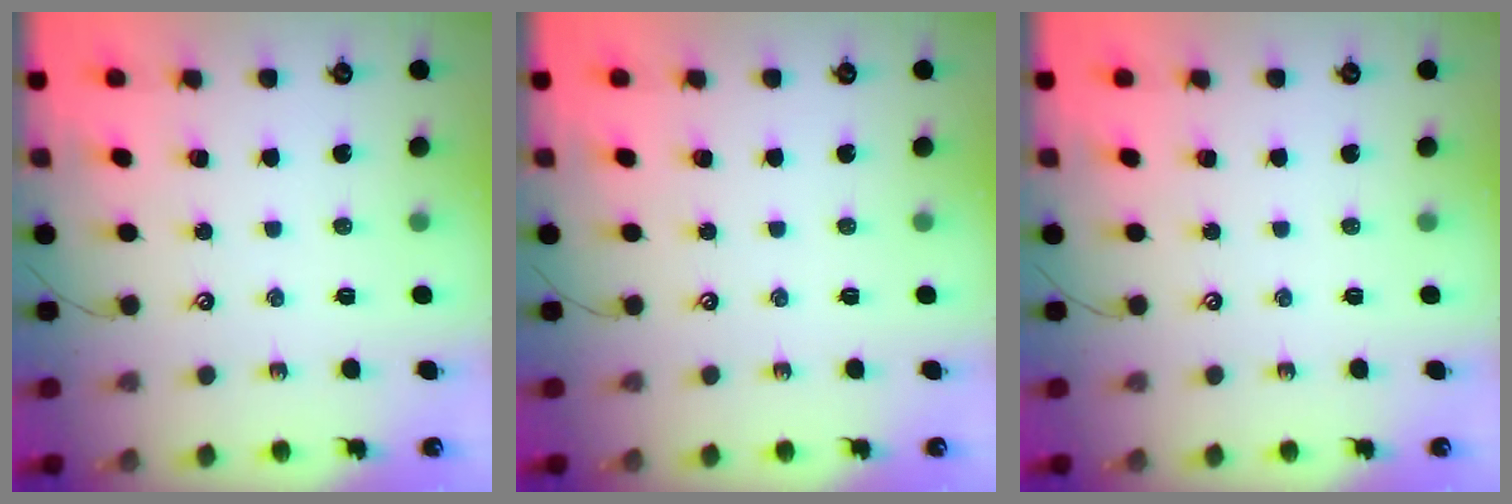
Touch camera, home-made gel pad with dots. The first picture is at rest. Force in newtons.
{"total": 0.0}
{"total": 0.0}